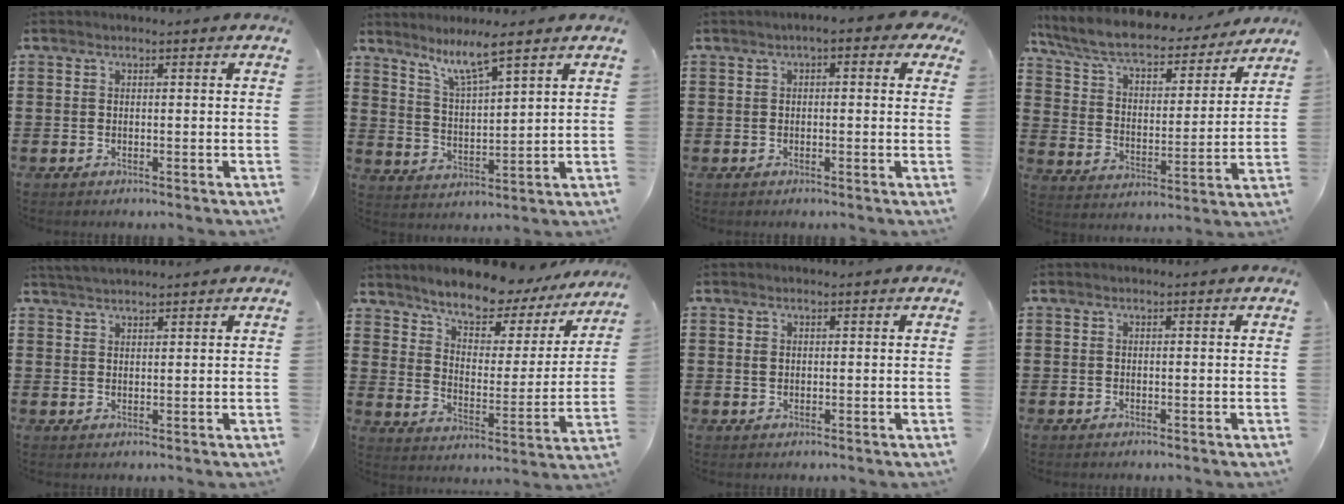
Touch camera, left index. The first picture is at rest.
{"total": 6.5, "force": [5.1, 0.5, 4.0], "torque": [-0.094, -0.014, 0.088]}
{"total": 2.0, "force": [-0.2, 0.8, 1.8], "torque": [-0.036, 0.006, -0.007]}
{"total": 7.6, "force": [6.8, 1.4, 3.3], "torque": [-0.093, -0.040, 0.113]}
{"total": 2.3, "force": [2.2, 0.2, 0.5], "torque": [-0.016, 0.001, 0.044]}
{"total": 8.1, "force": [7.5, 1.9, 2.5], "torque": [-0.070, -0.059, 0.127]}
{"total": 0.9, "force": [0.2, 0.7, 0.6], "torque": [-0.014, 0.004, 0.004]}
{"total": 0.0}